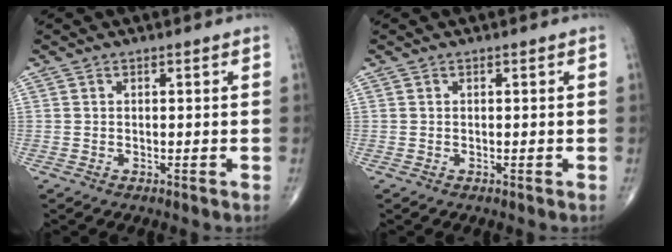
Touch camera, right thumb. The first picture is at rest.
{"total": 0.0}